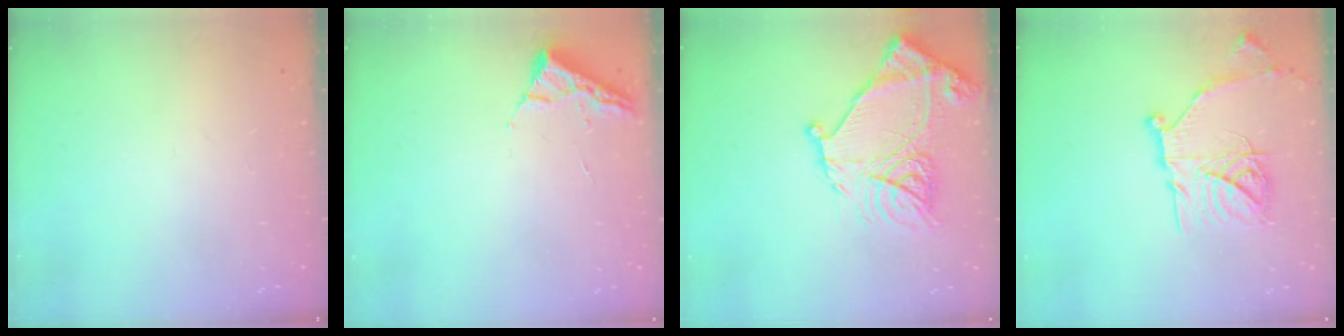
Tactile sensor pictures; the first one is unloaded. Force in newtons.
{"total": 2.6, "press": 2.6, "slide": 0.3}
{"total": 18.7, "press": 18.6, "slide": 1.8}
{"total": 19.5, "press": 19.4, "slide": 1.7}